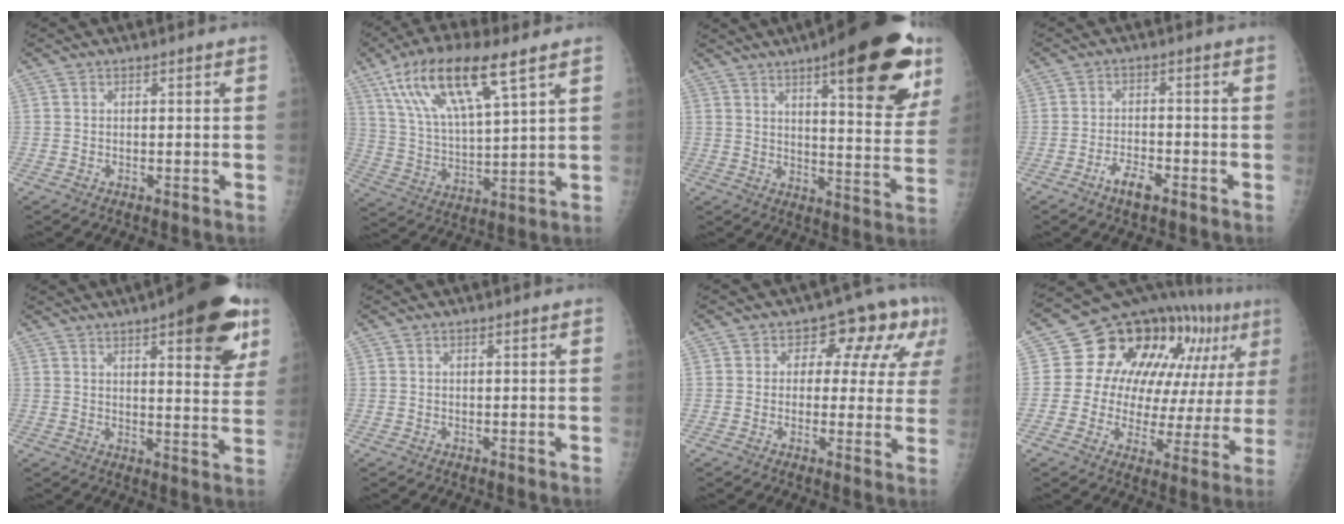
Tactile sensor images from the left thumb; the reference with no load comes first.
{"total": 17.4, "force": [9.4, 4.8, 13.8], "torque": [-0.258, -0.021, 0.182]}
{"total": 24.3, "force": [13.2, 7.0, 19.2], "torque": [-0.225, -0.043, 0.180]}
{"total": 4.3, "force": [-2.8, 1.6, 2.8], "torque": [-0.051, 0.017, -0.050]}
{"total": 17.6, "force": [9.1, 5.5, 14.0], "torque": [-0.146, -0.032, 0.116]}
{"total": 0.0}
{"total": 10.8, "force": [3.8, 6.6, 7.7], "torque": [-0.037, 0.011, 0.039]}
{"total": 22.8, "force": [8.3, 12.3, 17.3], "torque": [-0.187, 0.015, 0.116]}